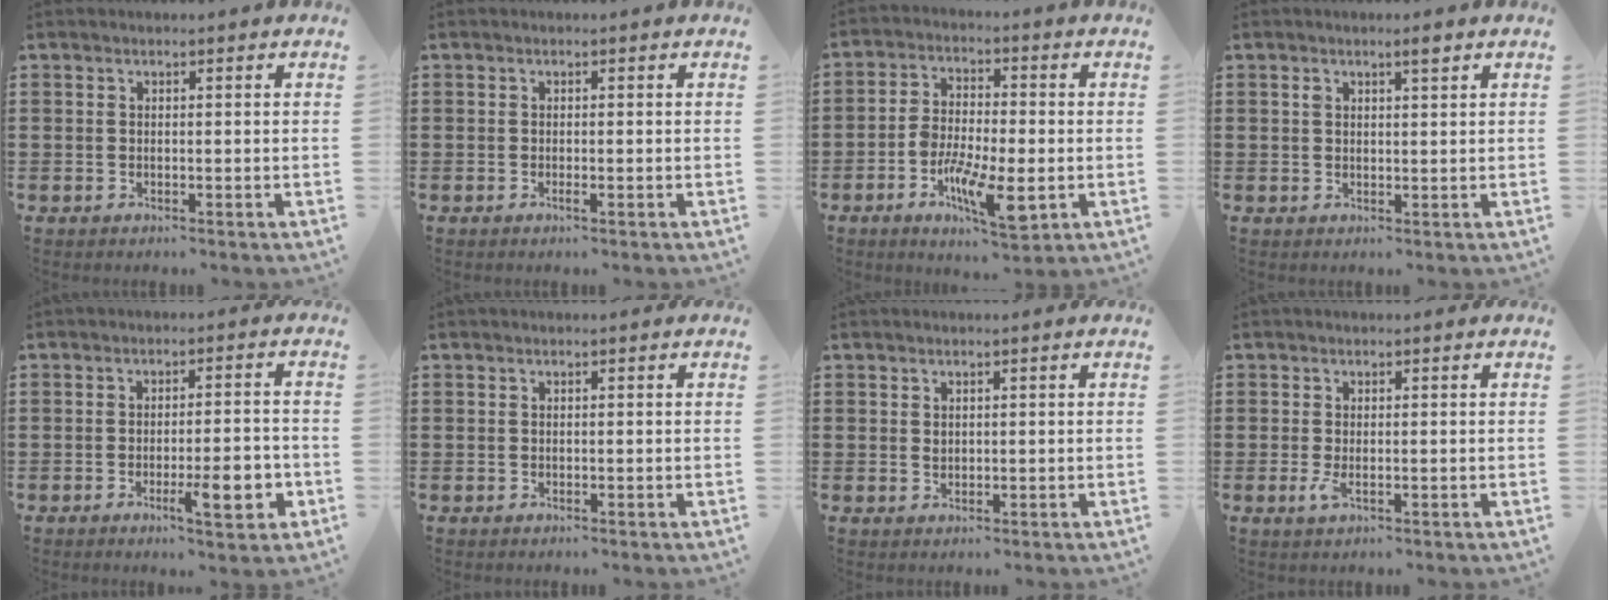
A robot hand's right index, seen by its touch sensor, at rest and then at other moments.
{"total": 0.6, "force": [-0.2, -0.1, 0.5], "torque": [-0.011, -0.006, -0.002]}
{"total": 9.0, "force": [-3.4, 3.3, 7.6], "torque": [-0.158, -0.003, -0.062]}
{"total": 1.9, "force": [1.1, 0.4, 1.5], "torque": [-0.023, -0.001, 0.017]}
{"total": 7.8, "force": [-2.8, 2.0, 7.0], "torque": [-0.088, -0.008, -0.042]}
{"total": 0.0}
{"total": 0.8, "force": [0.4, 0.5, 0.5], "torque": [-0.011, 0.001, 0.008]}
{"total": 1.8, "force": [-0.3, 0.5, 1.7], "torque": [-0.046, -0.010, -0.009]}